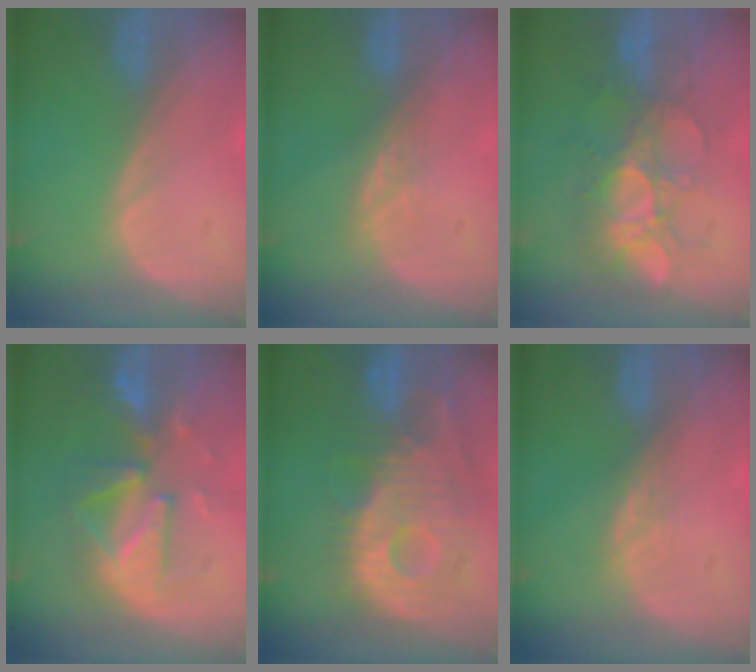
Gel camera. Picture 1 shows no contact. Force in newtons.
{"total": 2.5, "press": 2.1, "slide": 1.4}
{"total": 8.3, "press": 8.1, "slide": 1.8}
{"total": 10.0, "press": 8.8, "slide": 4.7}
{"total": 12.1, "press": 10.8, "slide": 5.4}
{"total": 2.4, "press": 1.9, "slide": 1.4}